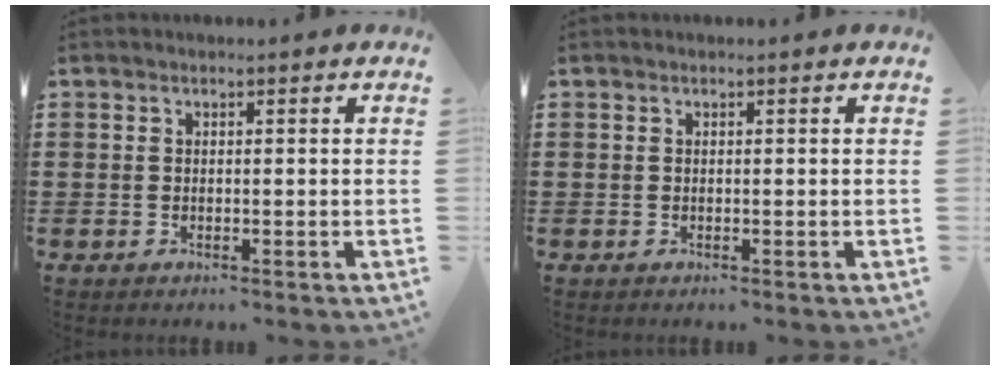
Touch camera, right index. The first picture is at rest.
{"total": 0.0}